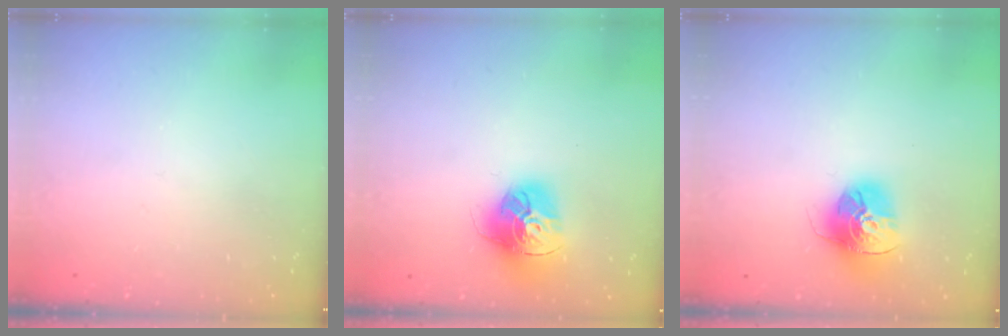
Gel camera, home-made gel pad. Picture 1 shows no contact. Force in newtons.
{"total": 15.9, "press": 15.8, "slide": 1.4}
{"total": 16.4, "press": 16.3, "slide": 1.8}